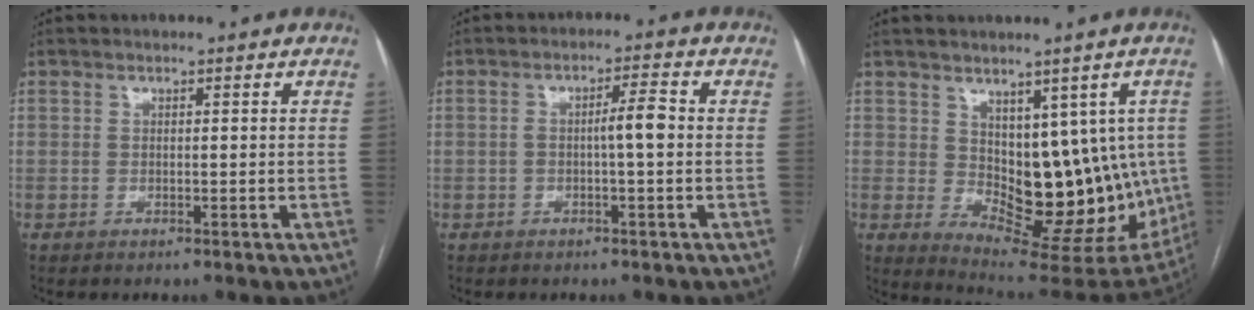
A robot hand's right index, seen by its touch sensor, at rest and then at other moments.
{"total": 3.6, "force": [-0.5, 0.1, 3.6], "torque": [-0.058, 0.008, -0.009]}
{"total": 15.0, "force": [0.4, 7.9, 12.8], "torque": [-0.154, -0.005, 0.028]}